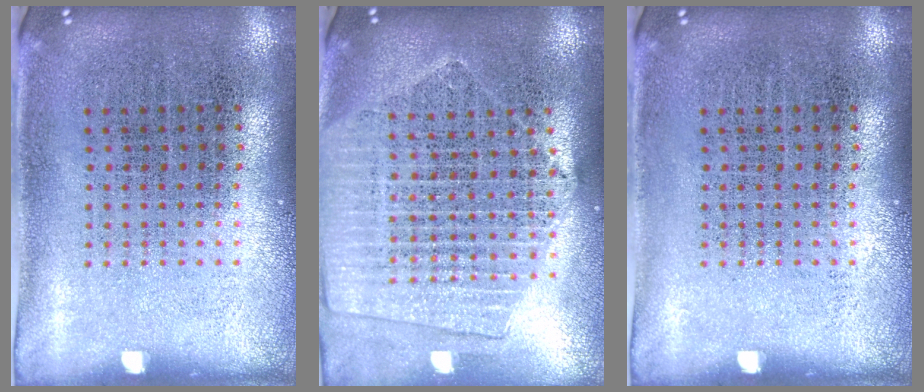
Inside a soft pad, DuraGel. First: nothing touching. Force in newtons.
{"total": 2.0, "press": 1.9, "slide": 0.8}
{"total": 0.0}